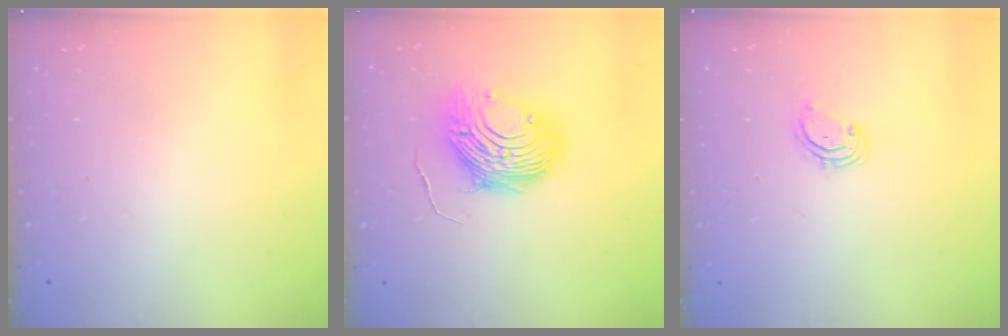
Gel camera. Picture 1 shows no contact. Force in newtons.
{"total": 12.5, "press": 12.4, "slide": 1.4}
{"total": 2.1, "press": 2.1, "slide": 0.3}